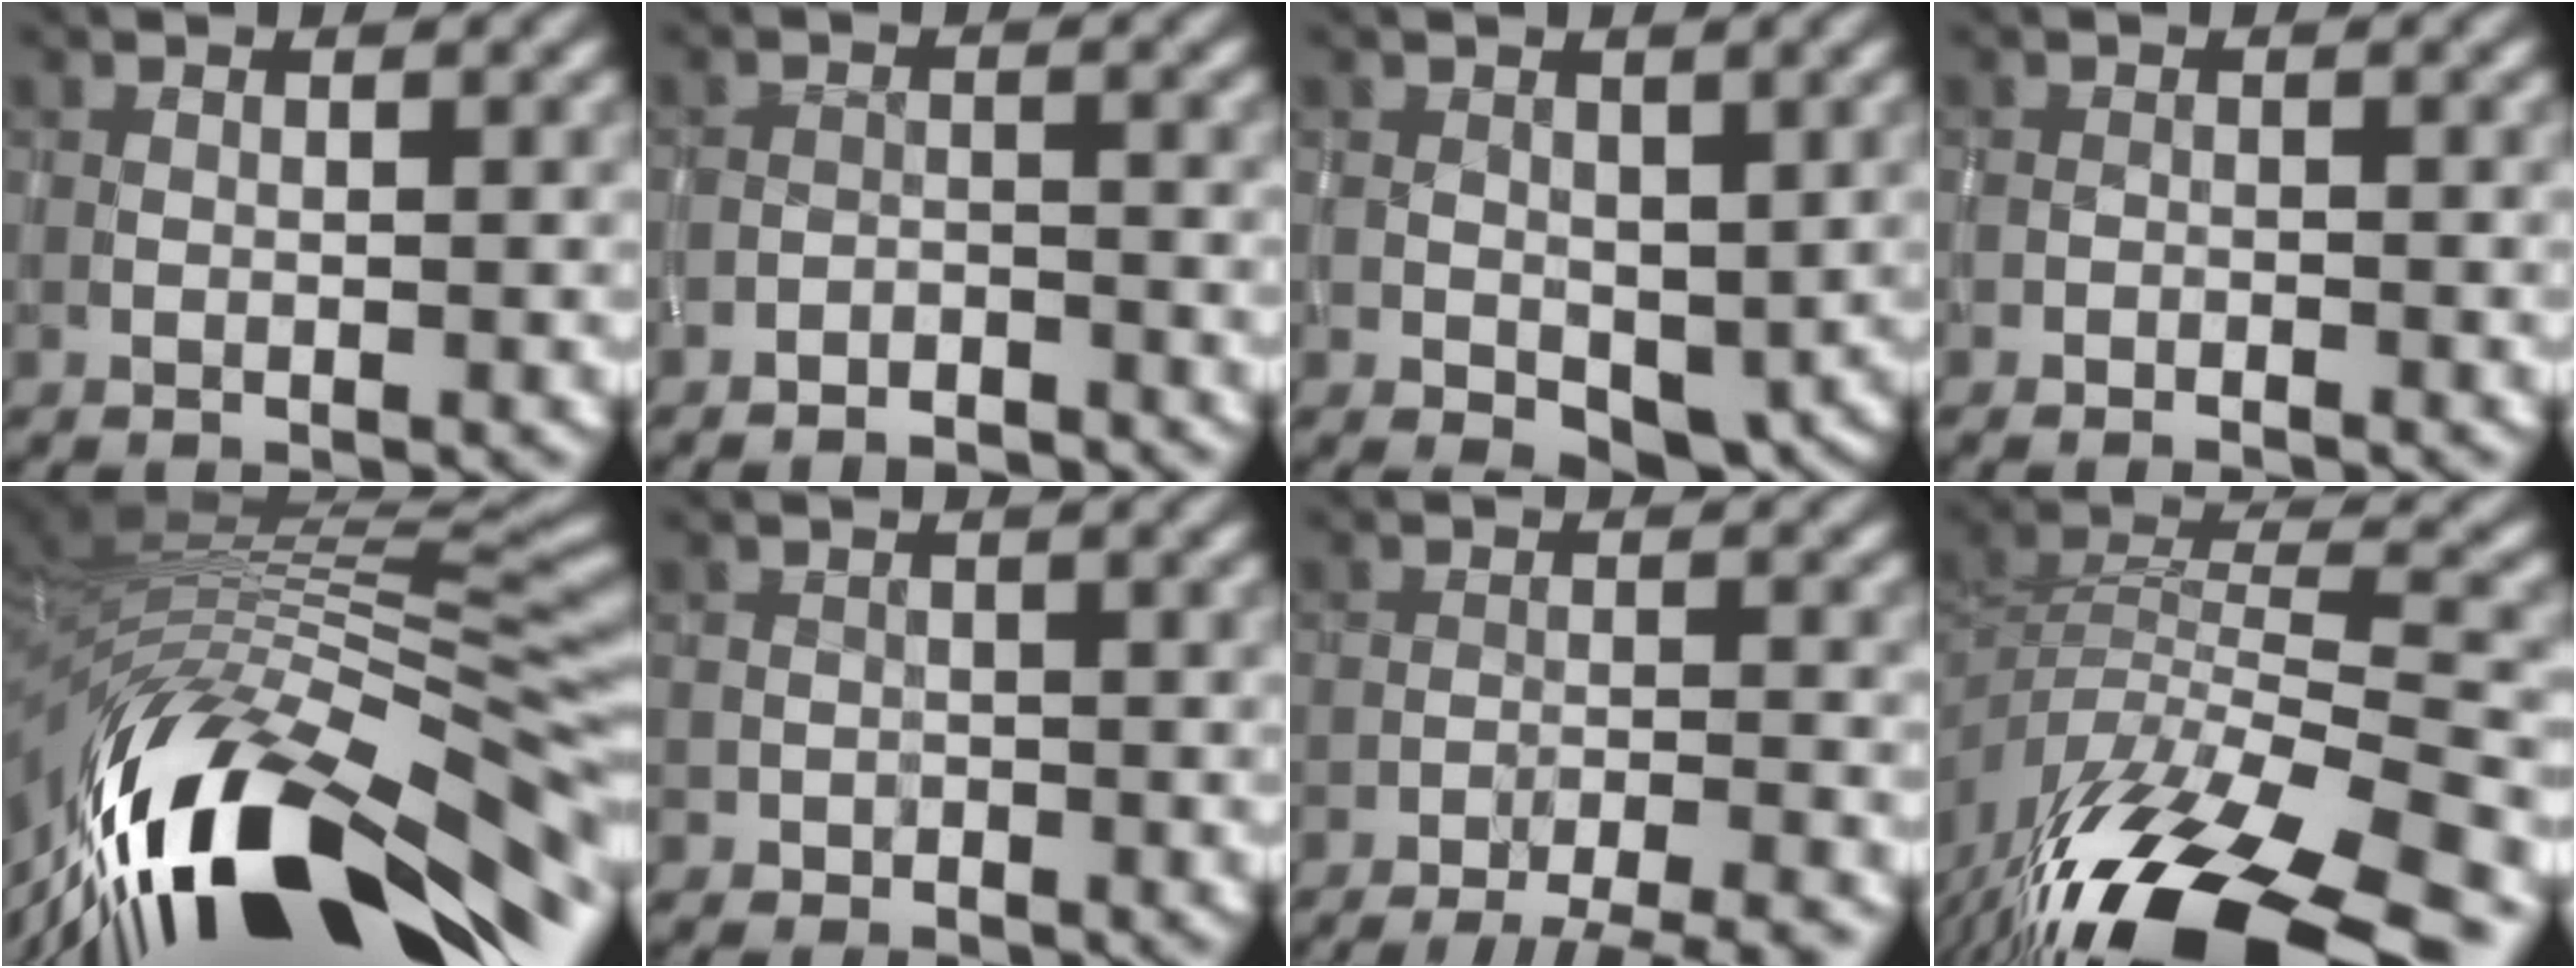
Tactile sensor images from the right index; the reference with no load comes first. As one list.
[{"total": 2.8, "force": [-2.8, 0.5, 0.1], "torque": [0.005, 0.001, -0.048]}, {"total": 3.2, "force": [0.0, 2.4, 2.2], "torque": [-0.033, -0.011, 0.004]}, {"total": 1.0, "force": [-1.0, 0.1, 0.2], "torque": [-0.003, -0.002, -0.017]}, {"total": 16.9, "force": [-6.9, 6.7, 13.9], "torque": [-0.259, -0.022, -0.104]}, {"total": 1.0, "force": [-0.2, 1.0, -0.1], "torque": [0.010, -0.004, -0.004]}, {"total": 9.0, "force": [-8.1, 2.1, 3.2], "torque": [-0.029, 0.003, -0.099]}, {"total": 13.8, "force": [-10.0, 4.9, 8.1], "torque": [-0.157, -0.002, -0.164]}]